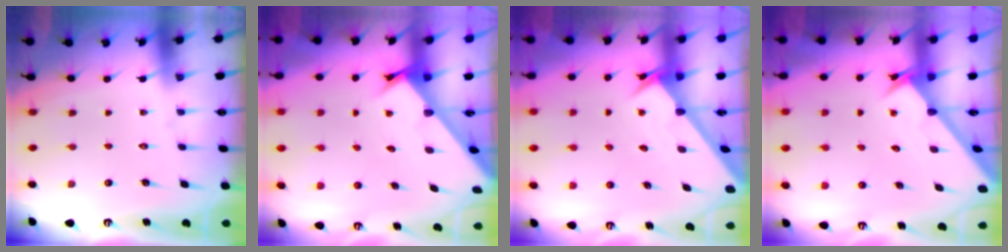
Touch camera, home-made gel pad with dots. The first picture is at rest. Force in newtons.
{"total": 2.1, "press": 2.1, "slide": 0.2}
{"total": 2.9, "press": 2.9, "slide": 0.1}
{"total": 2.4, "press": 2.4, "slide": 0.2}